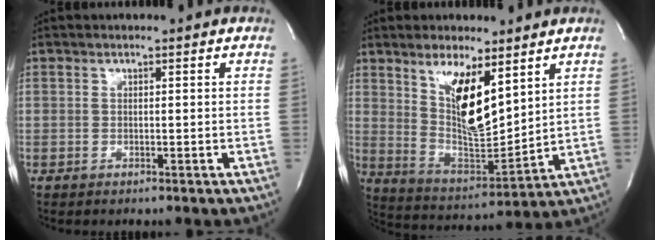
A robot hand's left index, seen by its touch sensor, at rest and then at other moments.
{"total": 11.4, "force": [5.5, 3.1, 9.5], "torque": [-0.181, -0.015, 0.109]}